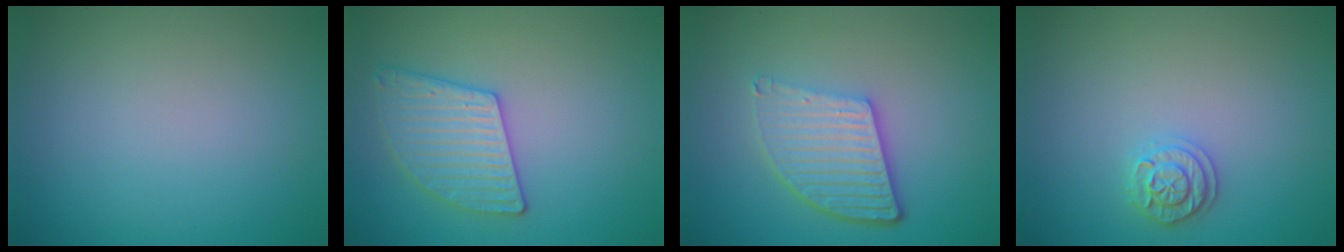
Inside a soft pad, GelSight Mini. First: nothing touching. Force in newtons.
{"total": 3.5, "press": 3.4, "slide": 0.8}
{"total": 5.4, "press": 3.8, "slide": 3.9}
{"total": 1.9, "press": 1.9, "slide": 0.3}